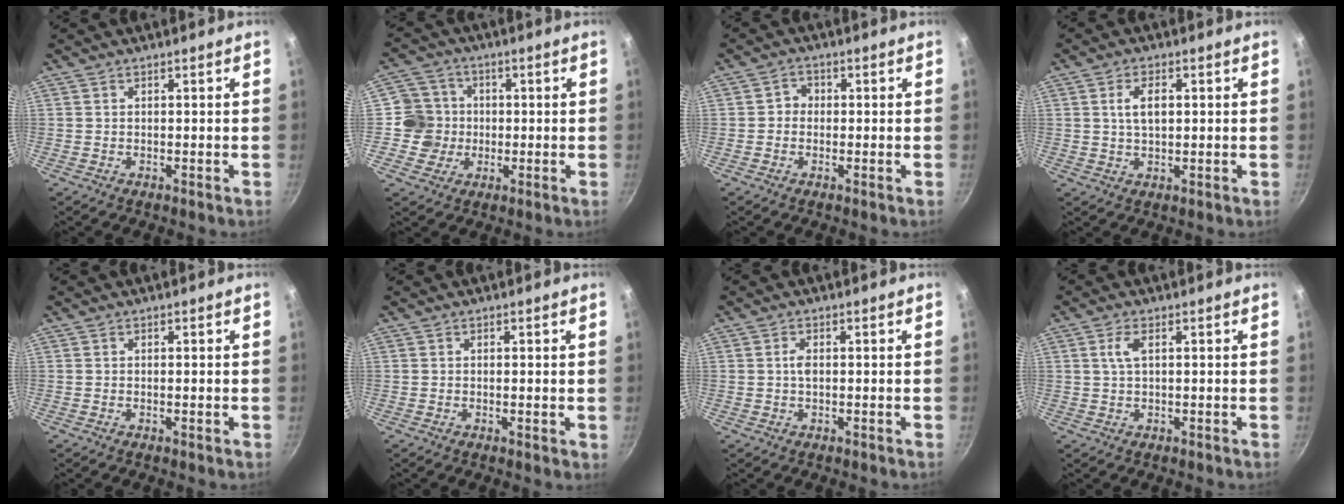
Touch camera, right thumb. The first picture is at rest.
{"total": 7.8, "force": [-0.7, 7.7, 1.1], "torque": [0.020, 0.016, -0.018]}
{"total": 2.5, "force": [-0.2, 2.3, 1.1], "torque": [0.001, 0.009, -0.012]}
{"total": 4.5, "force": [1.0, 2.4, 3.7], "torque": [-0.067, 0.002, 0.019]}
{"total": 0.8, "force": [-0.1, 0.2, 0.7], "torque": [-0.011, -0.002, -0.001]}
{"total": 1.6, "force": [0.1, 0.6, 1.5], "torque": [-0.022, -0.005, -0.001]}
{"total": 1.8, "force": [0.1, 1.0, 1.5], "torque": [-0.028, 0.001, -0.002]}
{"total": 2.9, "force": [0.8, 1.2, 2.4], "torque": [-0.058, 0.007, 0.018]}